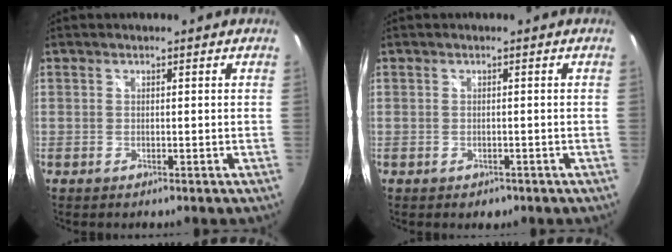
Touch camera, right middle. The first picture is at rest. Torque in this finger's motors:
{"motor_torque": [0.05, -0.14, -0.01, -0.01]}